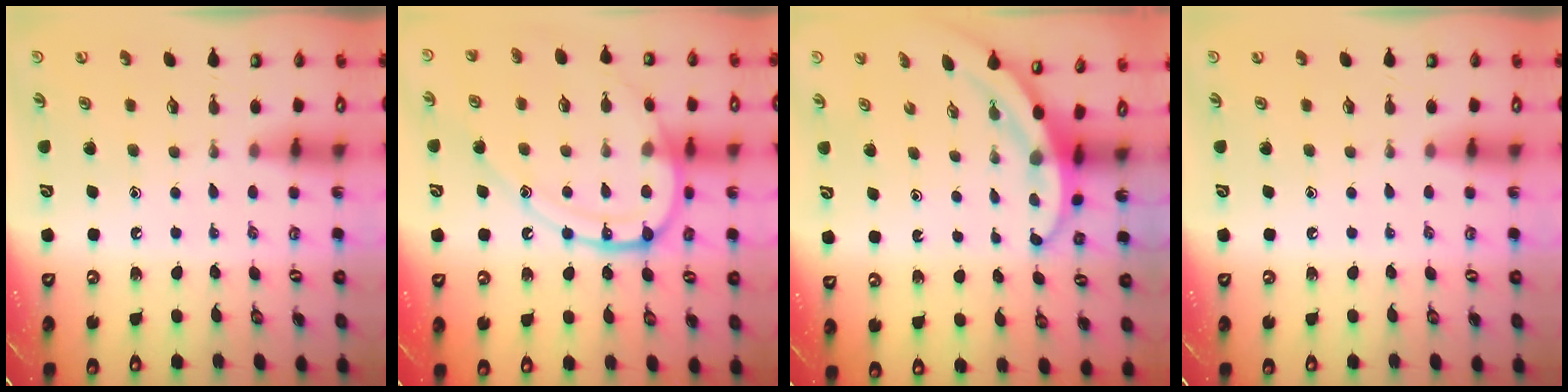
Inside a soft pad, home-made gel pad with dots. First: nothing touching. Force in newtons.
{"total": 16.2, "press": 16.1, "slide": 1.5}
{"total": 3.3, "press": 3.3, "slide": 0.1}
{"total": 0.0}